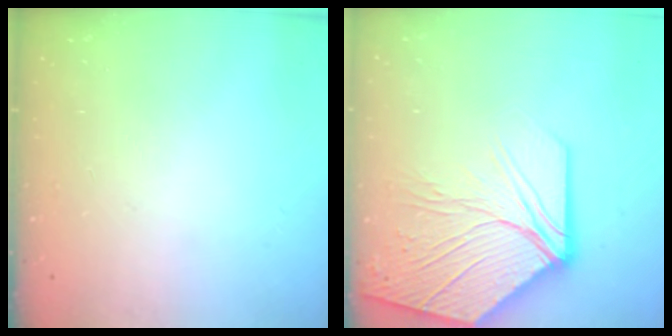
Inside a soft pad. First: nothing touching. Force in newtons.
{"total": 16.7, "press": 16.6, "slide": 1.7}